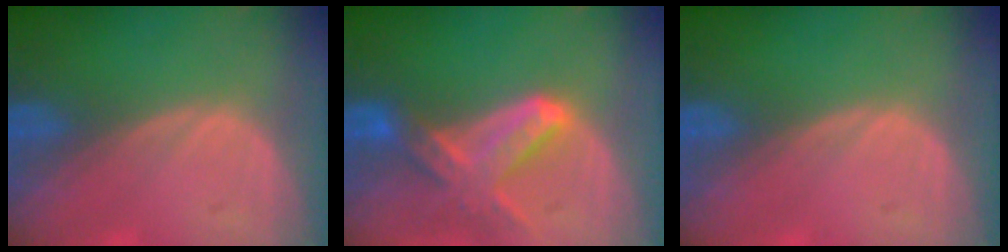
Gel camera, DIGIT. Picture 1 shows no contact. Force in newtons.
{"total": 7.4, "press": 6.7, "slide": 3.2}
{"total": 0.0}